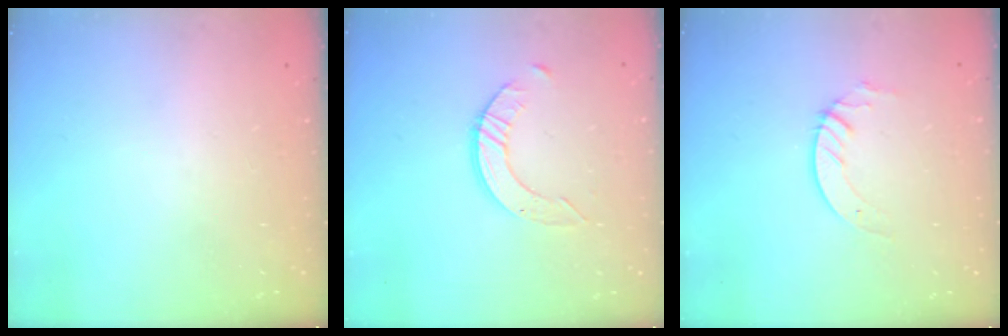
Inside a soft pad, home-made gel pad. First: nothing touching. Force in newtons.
{"total": 5.0, "press": 5.0, "slide": 0.4}
{"total": 4.5, "press": 4.4, "slide": 0.4}